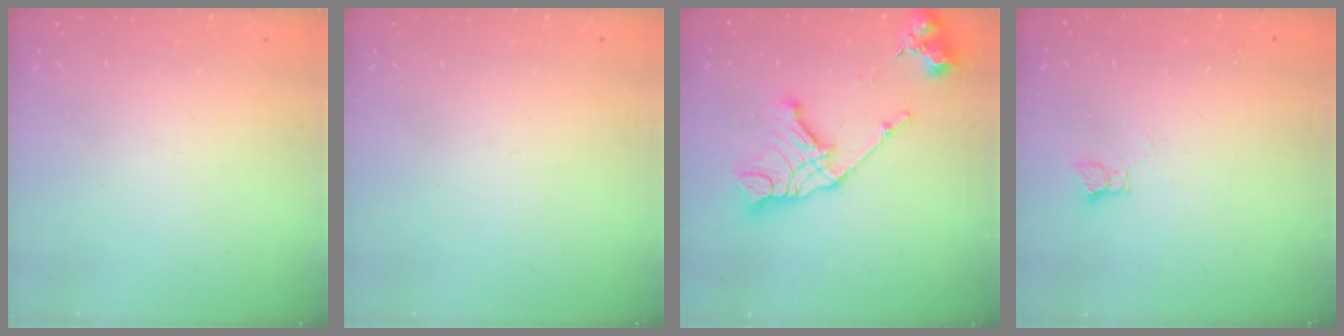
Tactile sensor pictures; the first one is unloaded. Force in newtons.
{"total": 0.0}
{"total": 16.3, "press": 16.2, "slide": 1.8}
{"total": 3.7, "press": 3.7, "slide": 0.4}